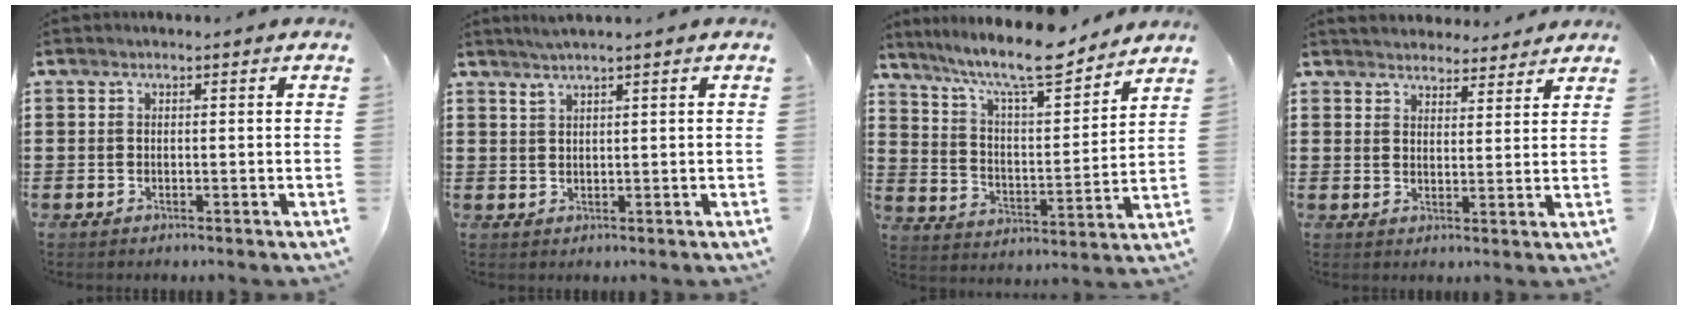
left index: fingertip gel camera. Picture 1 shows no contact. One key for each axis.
{"total": 1.7, "fx": 1.4, "fy": -0.3, "fz": 0.9, "tx": -0.019, "ty": 0.001, "tz": 0.027}
{"total": 10.9, "fx": 9.1, "fy": 1.8, "fz": 5.8, "tx": -0.130, "ty": -0.054, "tz": 0.151}
{"total": 3.4, "fx": 3.4, "fy": 0.7, "fz": -0.1, "tx": -0.010, "ty": -0.009, "tz": 0.062}